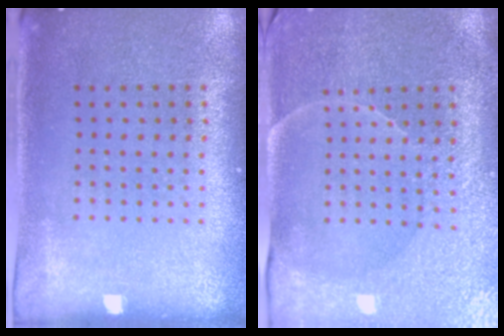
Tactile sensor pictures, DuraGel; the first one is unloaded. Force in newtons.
{"total": 3.8, "press": 3.6, "slide": 1.2}